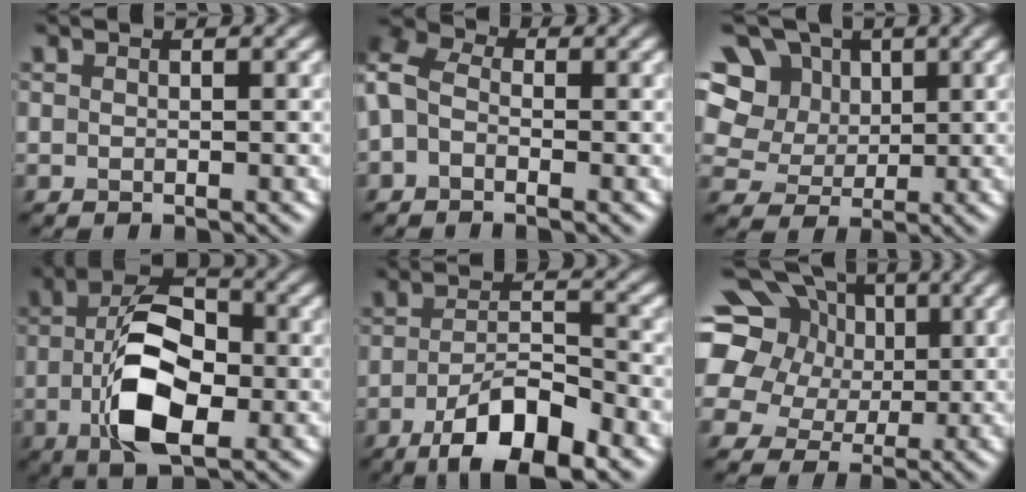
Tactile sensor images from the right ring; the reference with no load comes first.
{"total": 4.7, "force": [-0.2, 3.4, 3.2], "torque": [-0.082, 0.013, -0.020]}
{"total": 13.7, "force": [5.3, 11.0, 6.1], "torque": [-0.149, 0.043, 0.085]}
{"total": 9.7, "force": [-2.2, 5.0, 8.0], "torque": [-0.148, 0.002, -0.044]}
{"total": 7.7, "force": [-4.4, 2.6, 5.8], "torque": [-0.101, 0.001, -0.078]}
{"total": 20.0, "force": [6.3, 16.8, 8.9], "torque": [-0.223, 0.054, 0.083]}